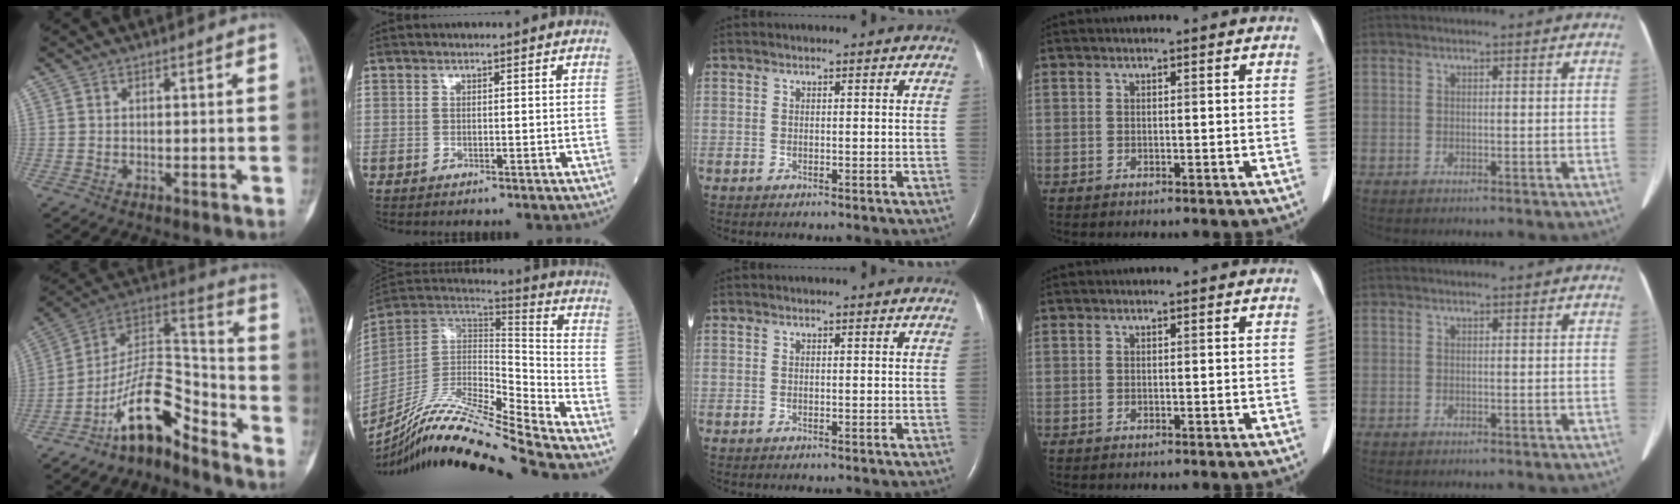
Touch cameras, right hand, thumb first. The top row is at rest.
{"thumb": {"total": 14.5, "force": [-9.9, 5.6, 9.0], "torque": [-0.140, 0.111, -0.182]}, "index": {"total": 19.2, "force": [-17.2, -1.6, 8.4], "torque": [-0.164, 0.019, -0.315]}}